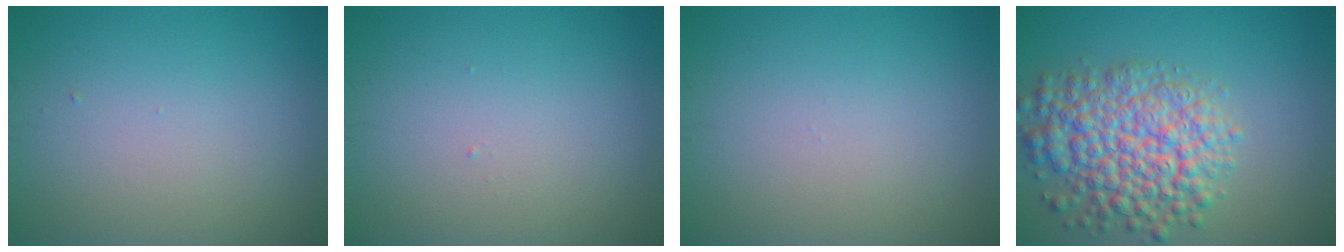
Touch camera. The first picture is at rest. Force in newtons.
{"total": 0.0}
{"total": 0.0}
{"total": 7.8, "press": 7.8, "slide": 0.3}